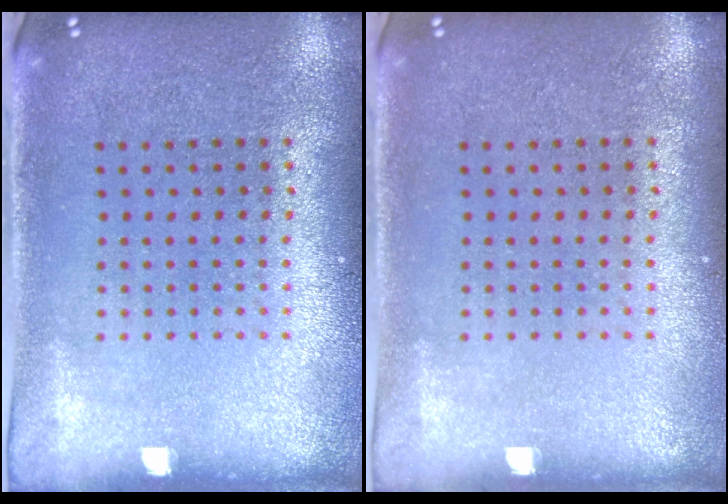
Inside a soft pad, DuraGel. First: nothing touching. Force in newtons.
{"total": 0.0}